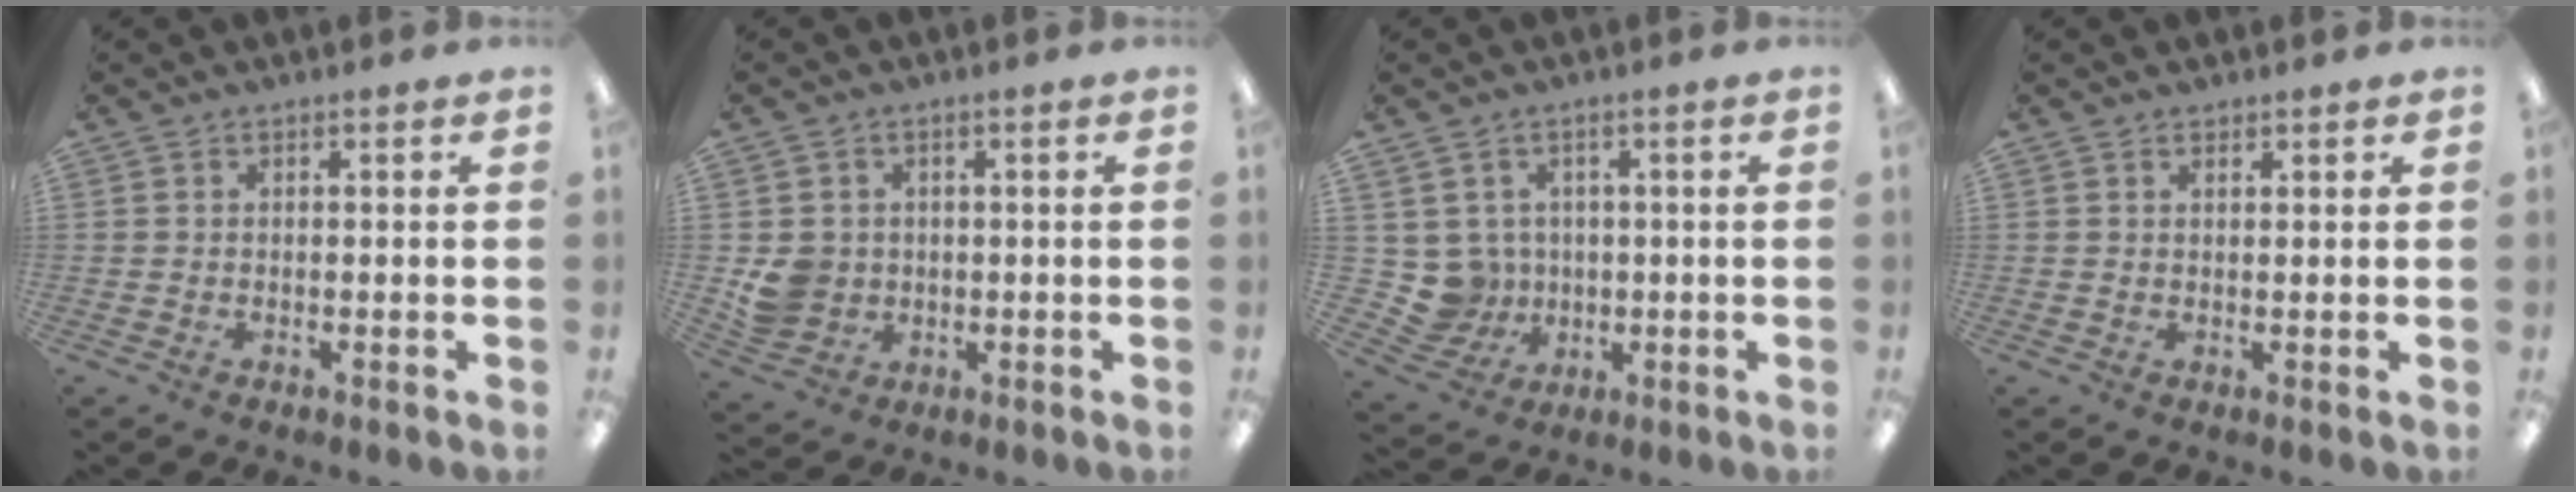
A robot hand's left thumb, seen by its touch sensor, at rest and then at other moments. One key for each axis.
{"total": 5.8, "fx": 0.4, "fy": 5.5, "fz": 1.5, "tx": -0.030, "ty": 0.007, "tz": 0.012}
{"total": 6.9, "fx": 1.3, "fy": 6.7, "fz": 1.2, "tx": -0.052, "ty": -0.005, "tz": 0.030}
{"total": 1.0, "fx": 0.9, "fy": 0.3, "fz": 0.2, "tx": -0.005, "ty": 0.000, "tz": 0.016}